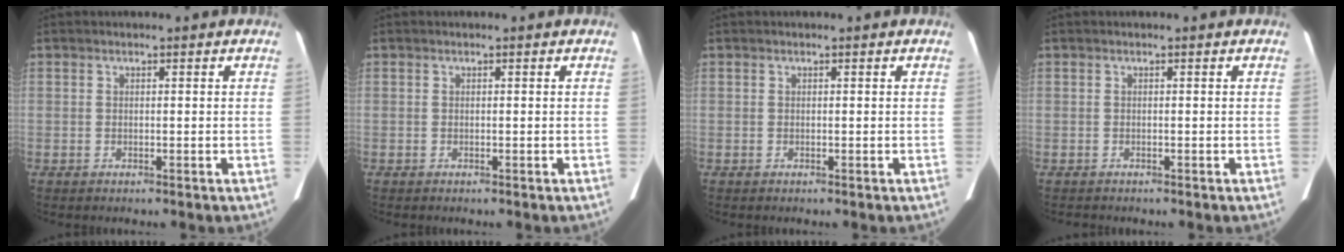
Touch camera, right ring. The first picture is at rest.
{"total": 0.0}
{"total": 0.0}
{"total": 0.6, "force": [-0.6, 0.1, 0.1], "torque": [-0.007, -0.002, -0.010]}